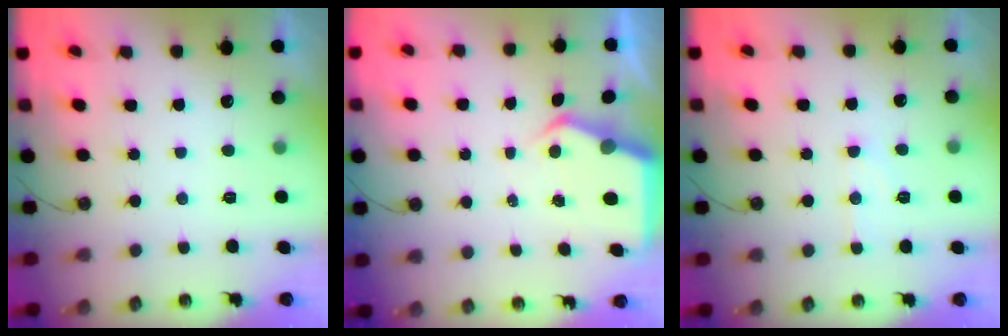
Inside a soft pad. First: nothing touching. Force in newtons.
{"total": 5.8, "press": 5.7, "slide": 0.6}
{"total": 7.9, "press": 7.9, "slide": 0.6}